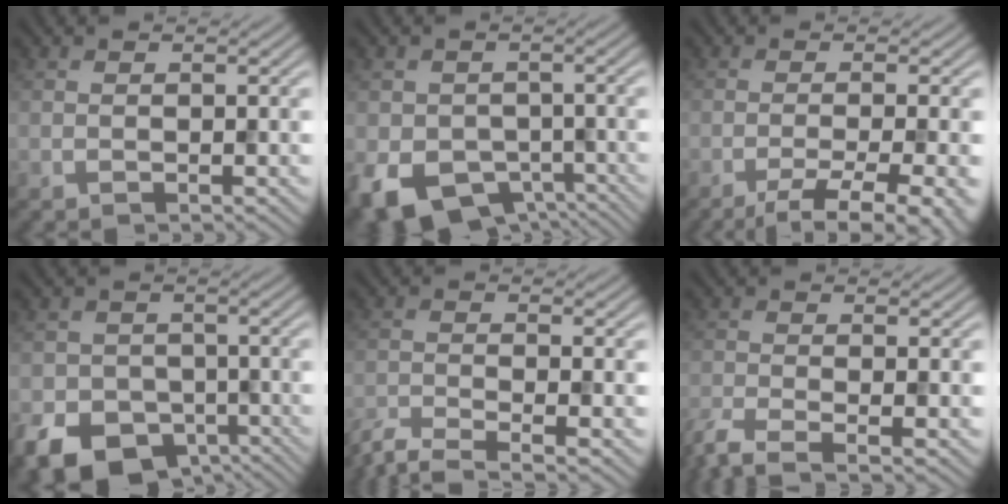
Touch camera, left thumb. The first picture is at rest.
{"total": 9.7, "force": [-4.6, 7.2, 4.6], "torque": [-0.089, -0.040, -0.068]}
{"total": 7.1, "force": [-4.0, 1.3, 5.7], "torque": [-0.082, -0.004, -0.058]}
{"total": 10.3, "force": [-5.7, 7.6, 4.1], "torque": [-0.085, -0.033, -0.100]}
{"total": 5.9, "force": [-4.8, 0.8, 3.2], "torque": [-0.062, -0.012, -0.097]}
{"total": 4.9, "force": [-3.6, 0.9, 3.2], "torque": [-0.056, -0.010, -0.081]}